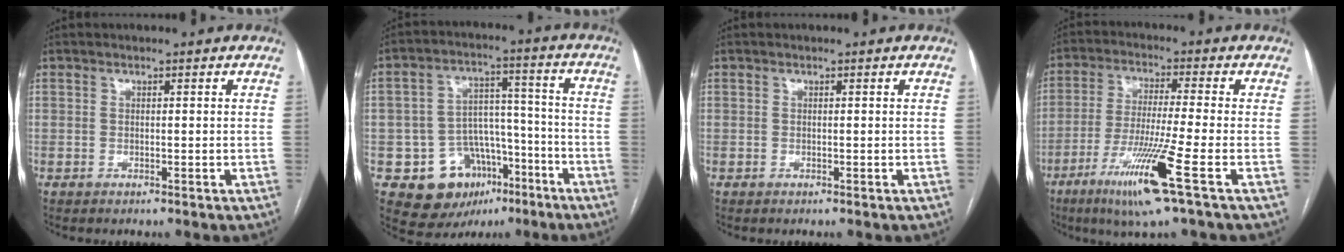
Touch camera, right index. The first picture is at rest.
{"total": 12.9, "force": [-6.3, 9.7, 5.5], "torque": [-0.073, 0.044, -0.081]}
{"total": 0.0}
{"total": 12.0, "force": [-5.6, -1.3, 10.5], "torque": [-0.207, -0.030, -0.103]}